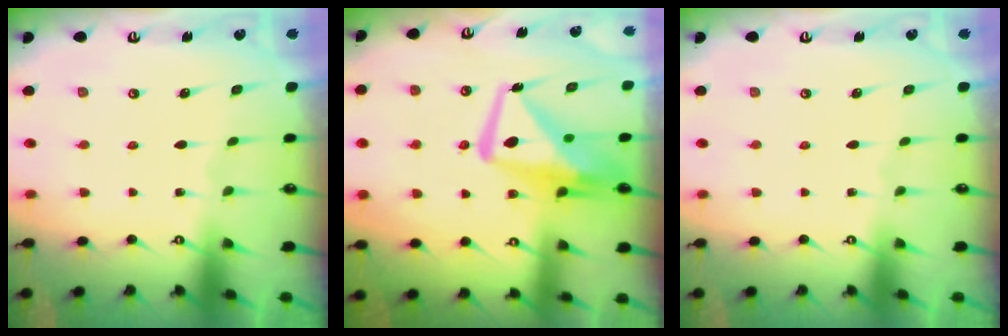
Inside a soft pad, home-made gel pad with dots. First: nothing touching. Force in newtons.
{"total": 12.0, "press": 11.9, "slide": 1.2}
{"total": 0.0}